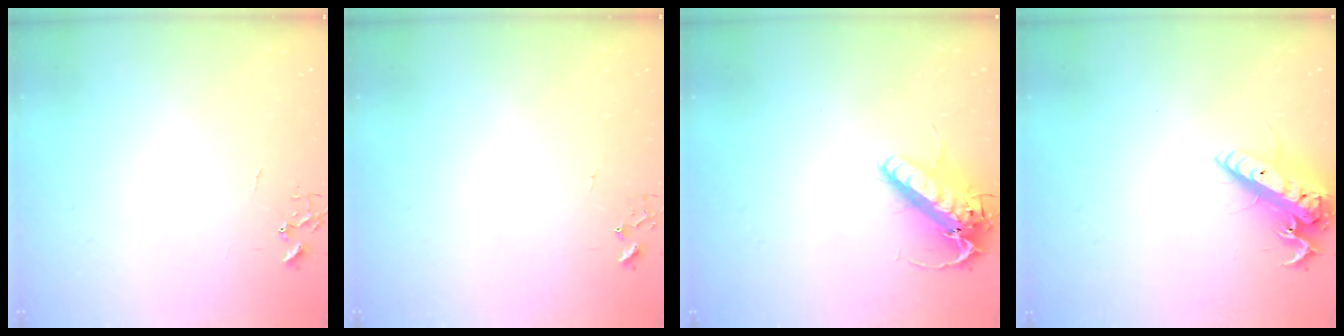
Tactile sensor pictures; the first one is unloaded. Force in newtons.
{"total": 3.6, "press": 3.6, "slide": 0.4}
{"total": 15.9, "press": 15.7, "slide": 2.8}
{"total": 16.4, "press": 16.1, "slide": 3.0}